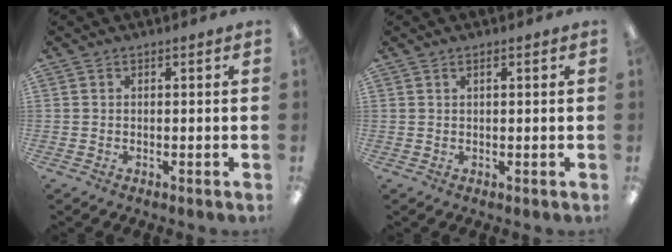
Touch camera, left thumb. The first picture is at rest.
{"total": 0.9, "force": [0.6, 0.3, 0.6], "torque": [-0.014, 0.001, 0.011]}